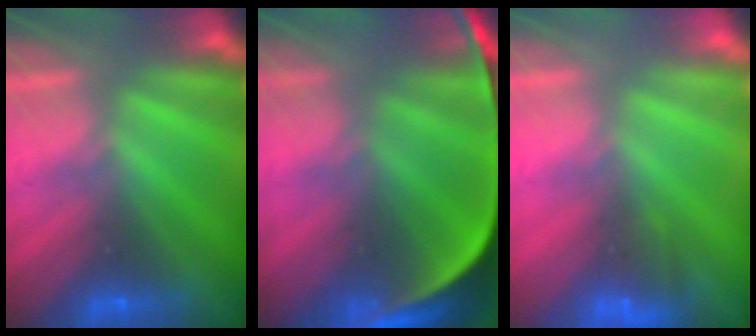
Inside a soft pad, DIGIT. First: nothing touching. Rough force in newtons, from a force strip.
{"total": 9.4}
{"total": 4.5}